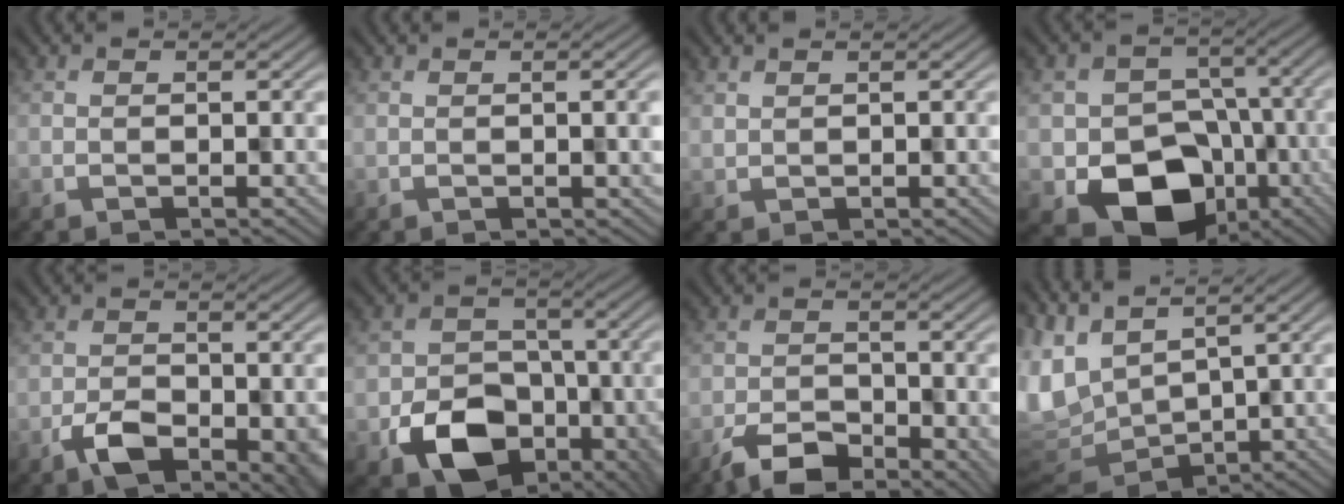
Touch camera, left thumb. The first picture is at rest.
{"total": 1.9, "force": [0.3, 0.4, 1.8], "torque": [-0.024, 0.006, 0.001]}
{"total": 1.0, "force": [0.9, 0.4, -0.2], "torque": [0.001, -0.003, 0.018]}
{"total": 14.2, "force": [-5.0, 11.1, 7.2], "torque": [-0.109, -0.042, -0.070]}
{"total": 6.3, "force": [-2.6, 3.6, 4.5], "torque": [-0.075, -0.009, -0.042]}
{"total": 11.0, "force": [-4.2, 8.3, 6.0], "torque": [-0.112, -0.030, -0.067]}
{"total": 6.6, "force": [-4.0, 3.3, 4.0], "torque": [-0.062, -0.008, -0.075]}
{"total": 11.3, "force": [3.1, 6.6, 8.6], "torque": [-0.228, -0.012, 0.114]}